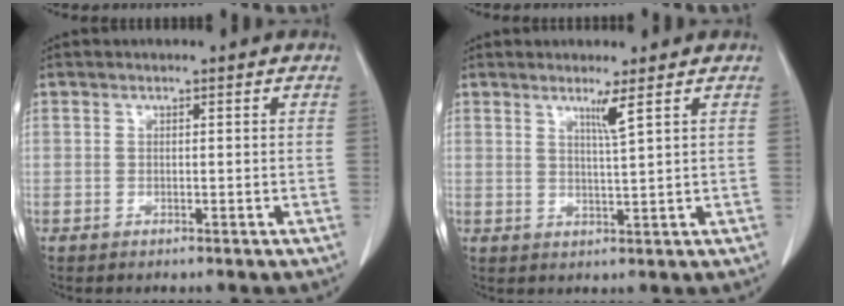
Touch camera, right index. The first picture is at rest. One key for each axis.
{"total": 2.7, "fx": 1.6, "fy": -0.9, "fz": 2.0, "tx": -0.036, "ty": -0.015, "tz": 0.032}